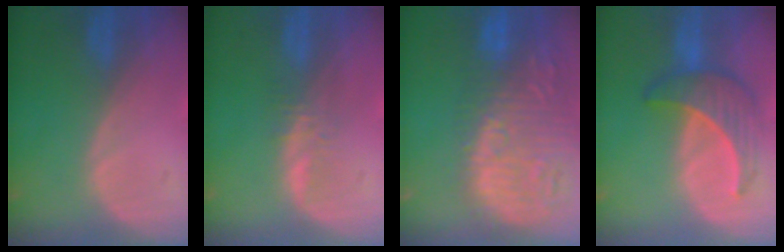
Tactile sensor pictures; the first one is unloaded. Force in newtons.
{"total": 2.2, "press": 2.1, "slide": 0.2}
{"total": 16.0, "press": 13.2, "slide": 9.0}
{"total": 6.5, "press": 6.3, "slide": 1.4}